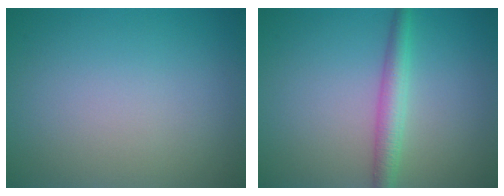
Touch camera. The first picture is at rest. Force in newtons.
{"total": 2.8, "press": 2.8, "slide": 0.1}